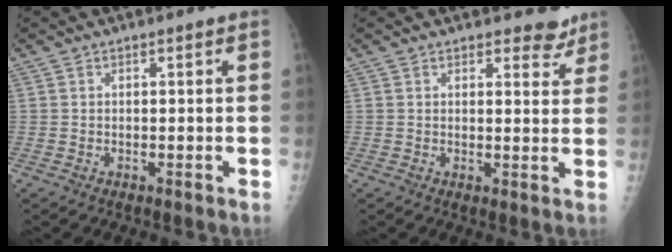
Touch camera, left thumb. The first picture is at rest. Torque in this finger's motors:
{"motor_torque": [-0.04, 0.07, 0.01, 0.03, 0.05]}